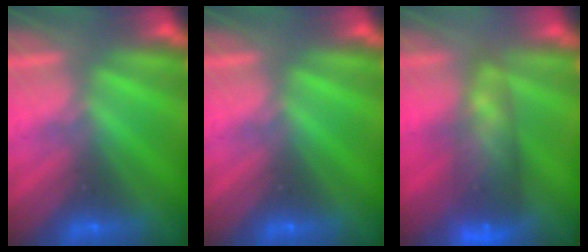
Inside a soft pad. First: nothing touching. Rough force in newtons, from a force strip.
{"total": 0.0}
{"total": 7.8}